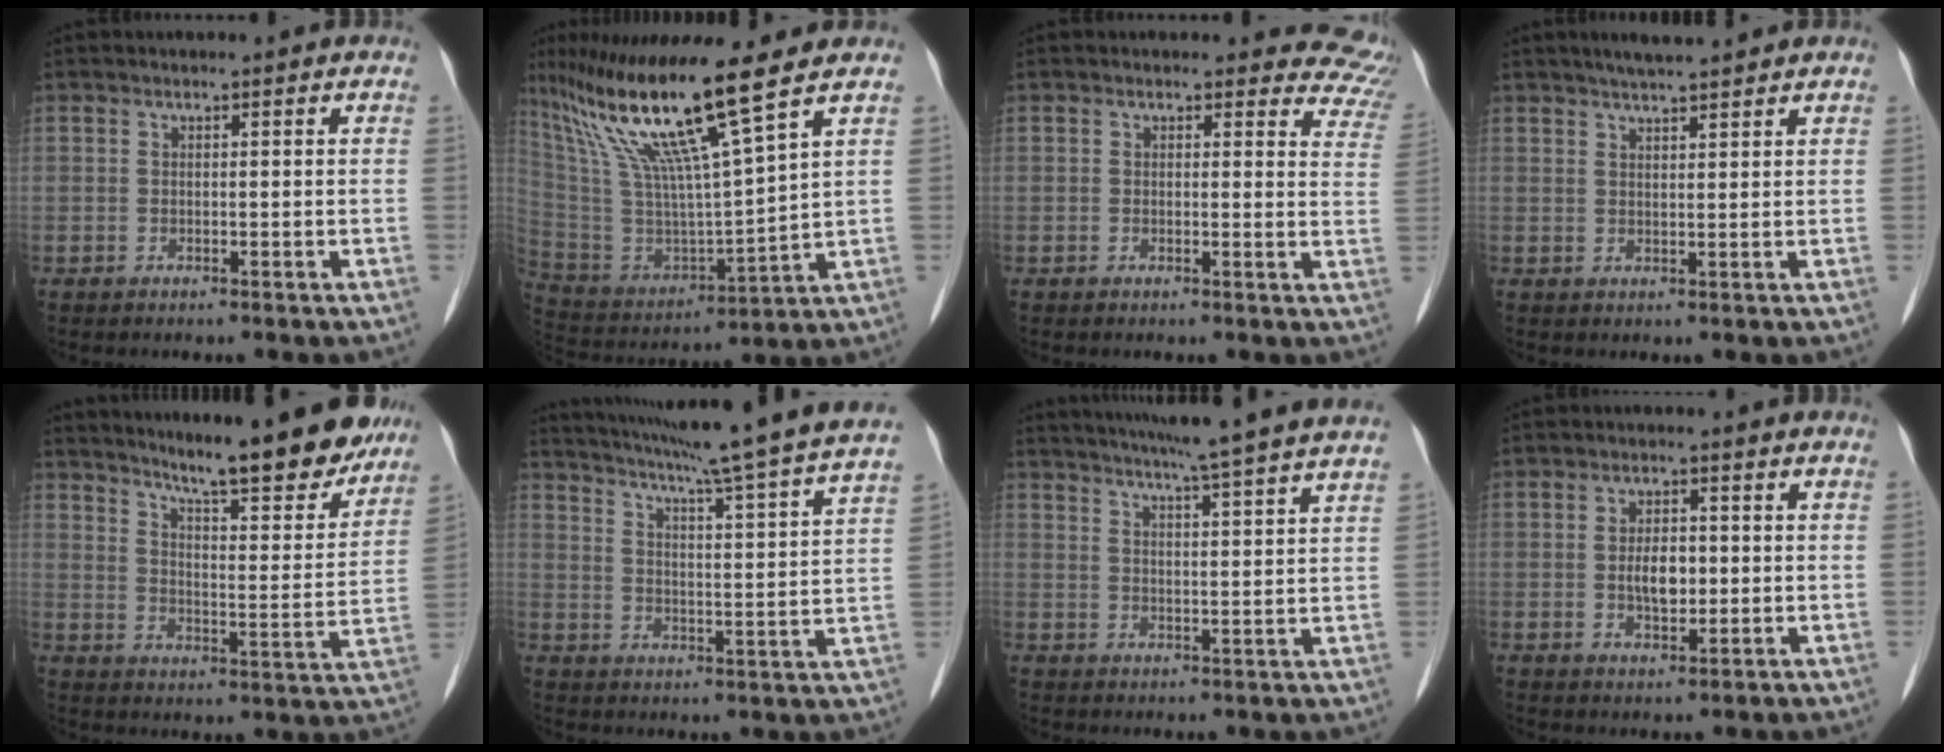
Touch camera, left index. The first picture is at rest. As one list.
[{"total": 17.2, "force": [11.5, -0.9, 12.7], "torque": [-0.243, -0.007, 0.217]}, {"total": 7.2, "force": [6.6, 2.9, -0.4], "torque": [0.053, -0.029, 0.024]}, {"total": 5.3, "force": [4.6, 0.5, 2.6], "torque": [-0.041, 0.022, 0.074]}, {"total": 18.1, "force": [15.9, 2.2, 8.2], "torque": [-0.113, -0.030, 0.214]}, {"total": 23.5, "force": [20.5, -1.6, 11.3], "torque": [-0.185, -0.041, 0.268]}, {"total": 16.0, "force": [14.3, -1.5, 7.0], "torque": [-0.116, -0.018, 0.179]}, {"total": 4.2, "force": [-0.2, 2.2, 3.5], "torque": [-0.068, 0.003, 0.001]}]